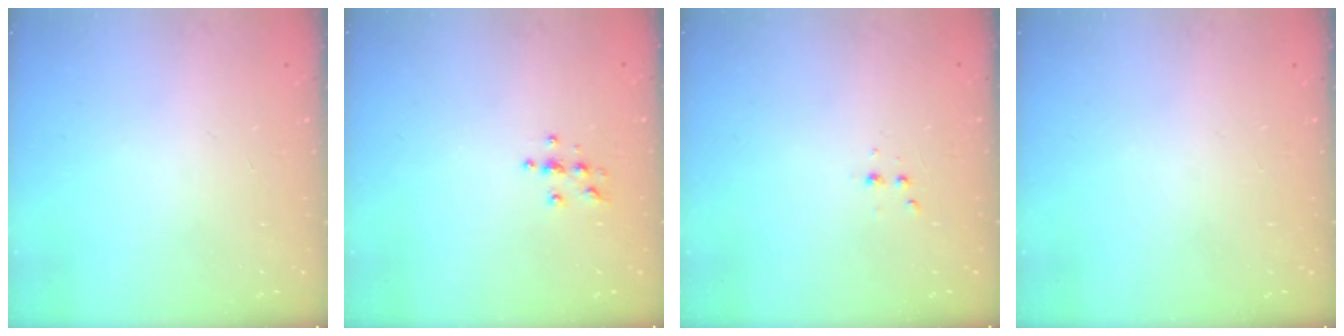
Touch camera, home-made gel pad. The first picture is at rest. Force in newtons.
{"total": 3.9, "press": 3.8, "slide": 0.4}
{"total": 2.9, "press": 2.7, "slide": 1.0}
{"total": 0.0}